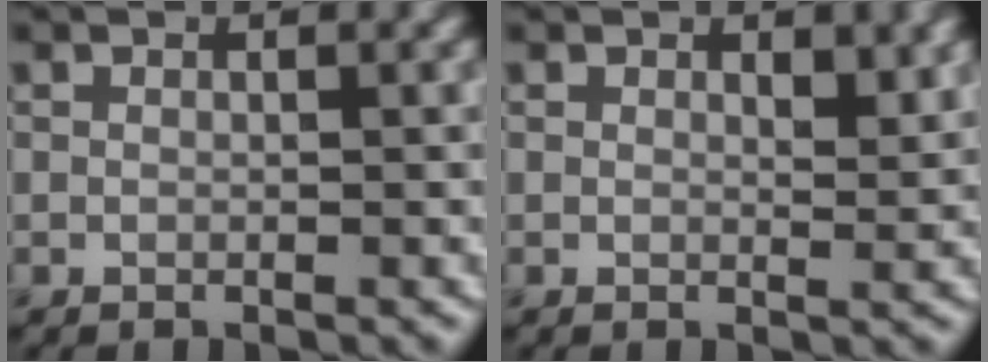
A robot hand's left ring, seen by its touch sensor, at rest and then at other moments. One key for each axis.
{"total": 1.4, "fx": 0.8, "fy": 0.5, "fz": 1.0, "tx": -0.014, "ty": -0.005, "tz": 0.015}